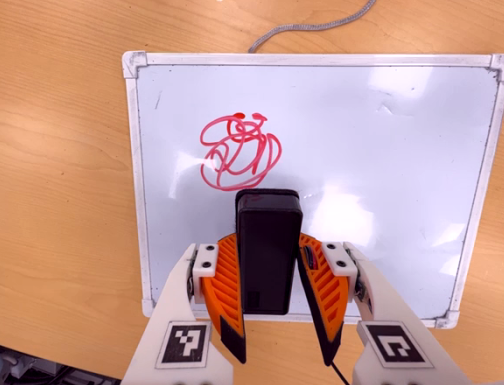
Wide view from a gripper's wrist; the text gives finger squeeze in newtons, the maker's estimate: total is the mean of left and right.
{"total": 6.9, "left": 5.5, "right": 8.3}